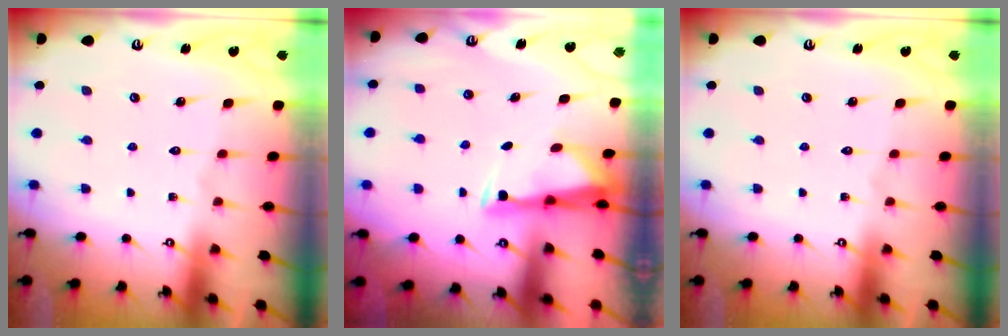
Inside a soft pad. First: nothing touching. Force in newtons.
{"total": 3.3, "press": 3.2, "slide": 0.8}
{"total": 0.0}